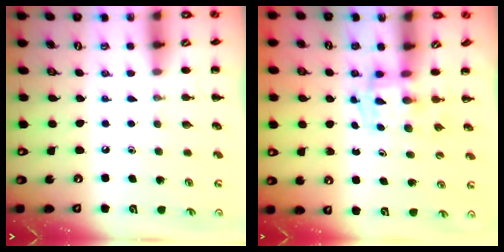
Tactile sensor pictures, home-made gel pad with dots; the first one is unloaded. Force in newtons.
{"total": 2.9, "press": 2.9, "slide": 0.2}